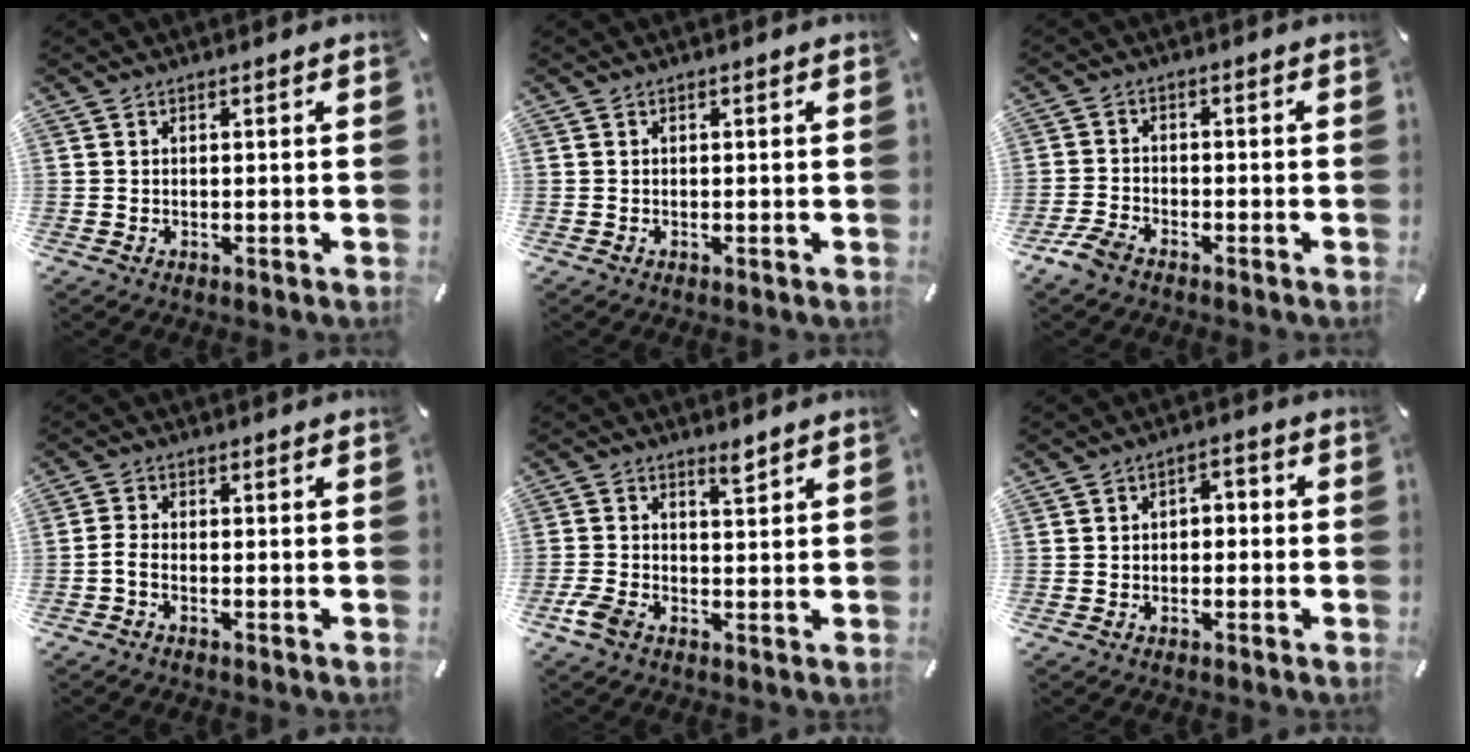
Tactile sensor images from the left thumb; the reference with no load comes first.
{"total": 0.0}
{"total": 4.3, "force": [-3.4, 2.0, 1.9], "torque": [-0.056, 0.010, -0.070]}
{"total": 2.1, "force": [-1.3, 0.8, 1.4], "torque": [-0.034, 0.001, -0.024]}
{"total": 3.8, "force": [0.5, 2.3, 2.9], "torque": [-0.055, -0.014, 0.003]}
{"total": 2.9, "force": [-1.9, 1.8, 1.3], "torque": [-0.024, 0.015, -0.037]}